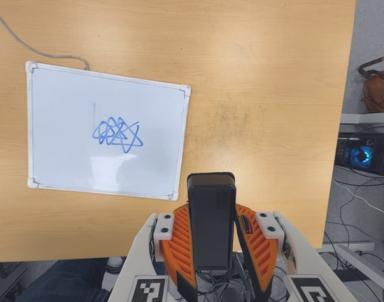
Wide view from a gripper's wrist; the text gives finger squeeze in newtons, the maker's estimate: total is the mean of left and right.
{"total": 5.4, "left": 4.9, "right": 5.8}